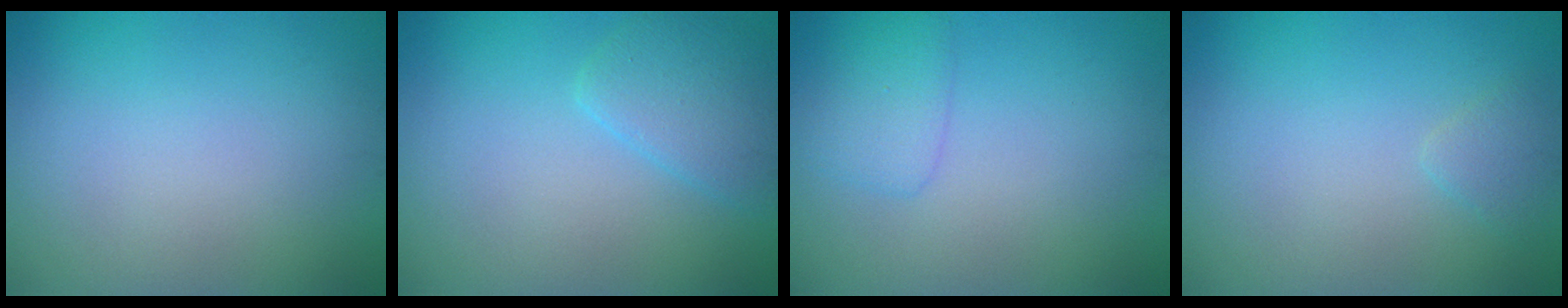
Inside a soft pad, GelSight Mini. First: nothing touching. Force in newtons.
{"total": 2.9, "press": 2.9, "slide": 0.1}
{"total": 1.8, "press": 1.8, "slide": 0.1}
{"total": 1.1, "press": 1.1, "slide": 0.1}